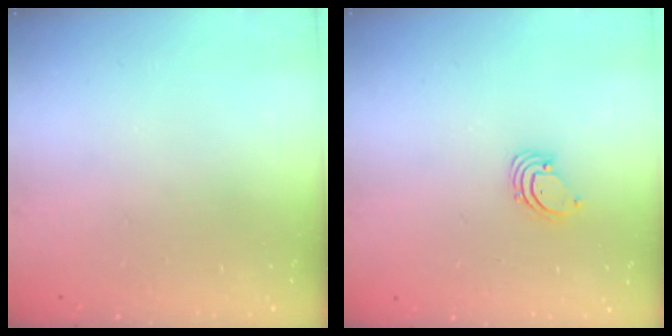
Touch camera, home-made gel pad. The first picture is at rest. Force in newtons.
{"total": 1.6, "press": 1.6, "slide": 0.1}